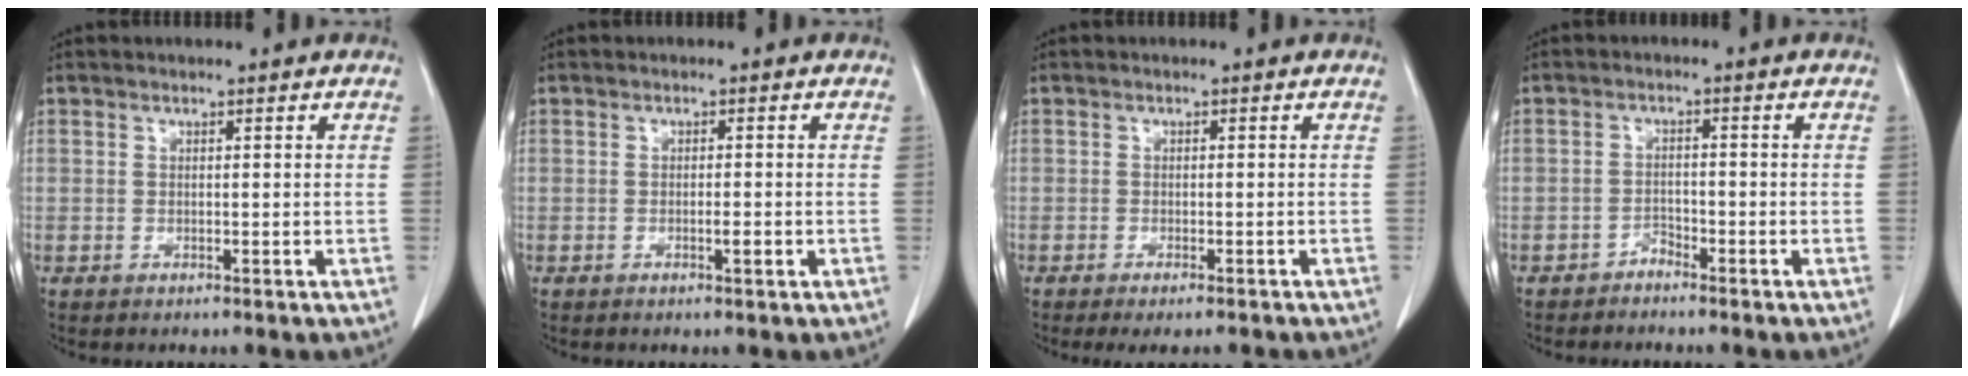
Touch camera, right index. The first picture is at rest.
{"total": 1.5, "force": [-0.6, 0.2, 1.4], "torque": [-0.023, 0.000, -0.008]}
{"total": 5.2, "force": [-4.3, 0.9, 2.6], "torque": [-0.026, -0.006, -0.060]}
{"total": 1.7, "force": [-1.6, 0.5, 0.4], "torque": [0.000, 0.003, -0.027]}